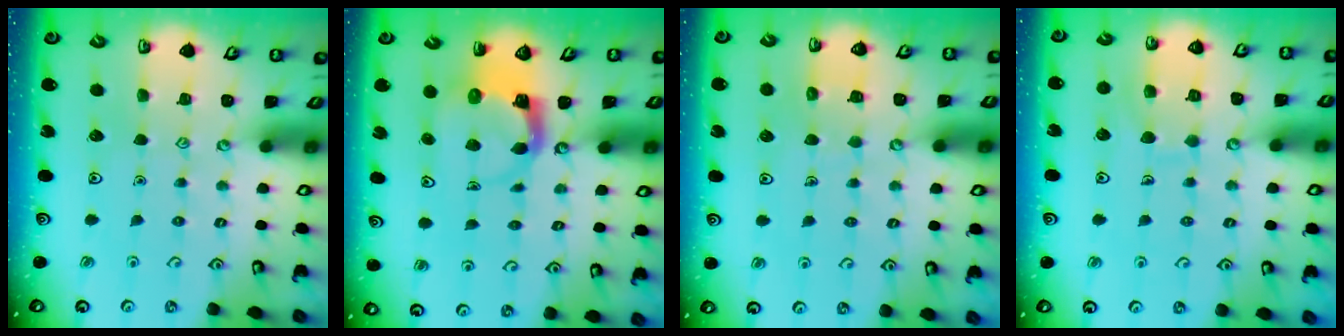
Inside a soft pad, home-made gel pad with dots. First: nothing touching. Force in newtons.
{"total": 3.9, "press": 3.9, "slide": 0.2}
{"total": 4.8, "press": 4.7, "slide": 0.3}
{"total": 8.5, "press": 8.4, "slide": 0.7}